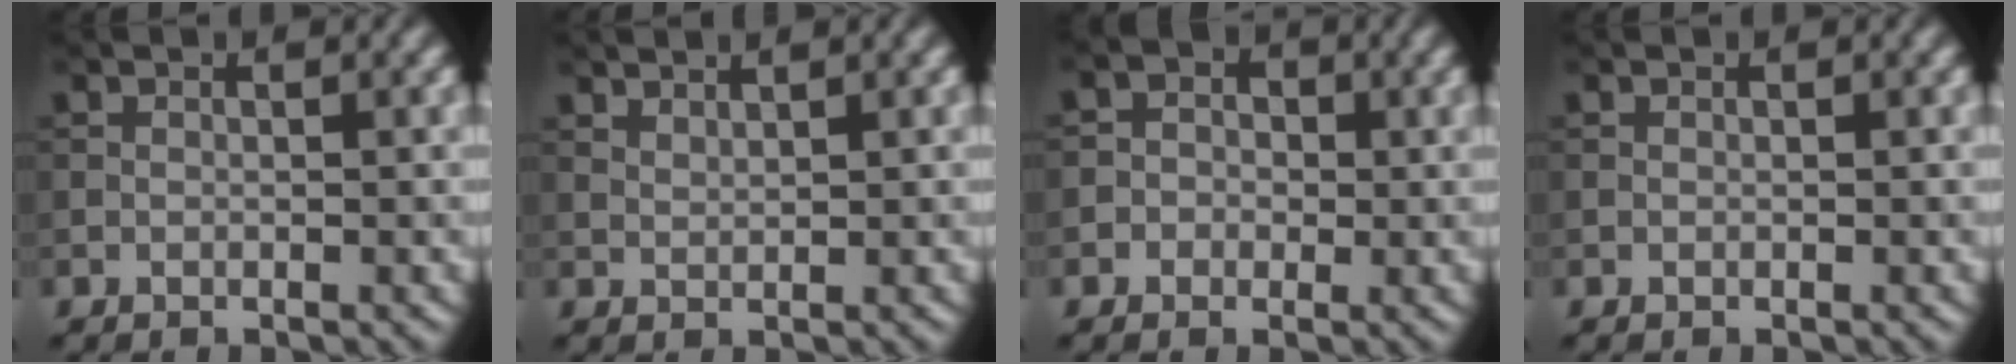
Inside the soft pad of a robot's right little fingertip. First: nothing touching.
{"total": 1.2, "force": [1.1, 0.1, 0.3], "torque": [-0.007, -0.002, 0.023]}
{"total": 2.9, "force": [0.1, 2.7, 1.0], "torque": [0.006, 0.004, -0.024]}
{"total": 0.0}